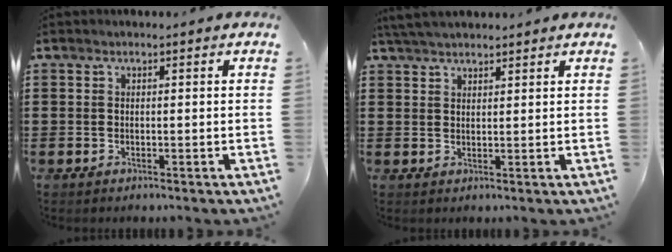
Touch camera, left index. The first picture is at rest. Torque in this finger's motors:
{"motor_torque": [0.12, -0.21, 0.50, 0.07]}